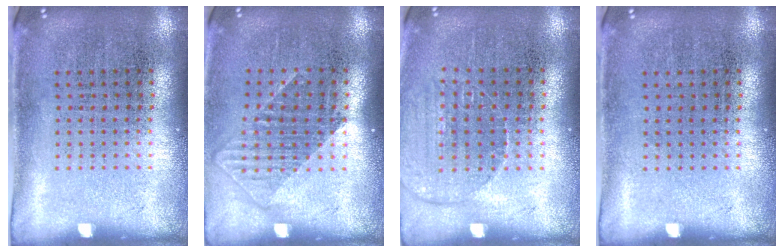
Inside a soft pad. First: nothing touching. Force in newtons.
{"total": 1.3, "press": 0.9, "slide": 0.9}
{"total": 1.2, "press": 1.2, "slide": 0.1}
{"total": 0.0}